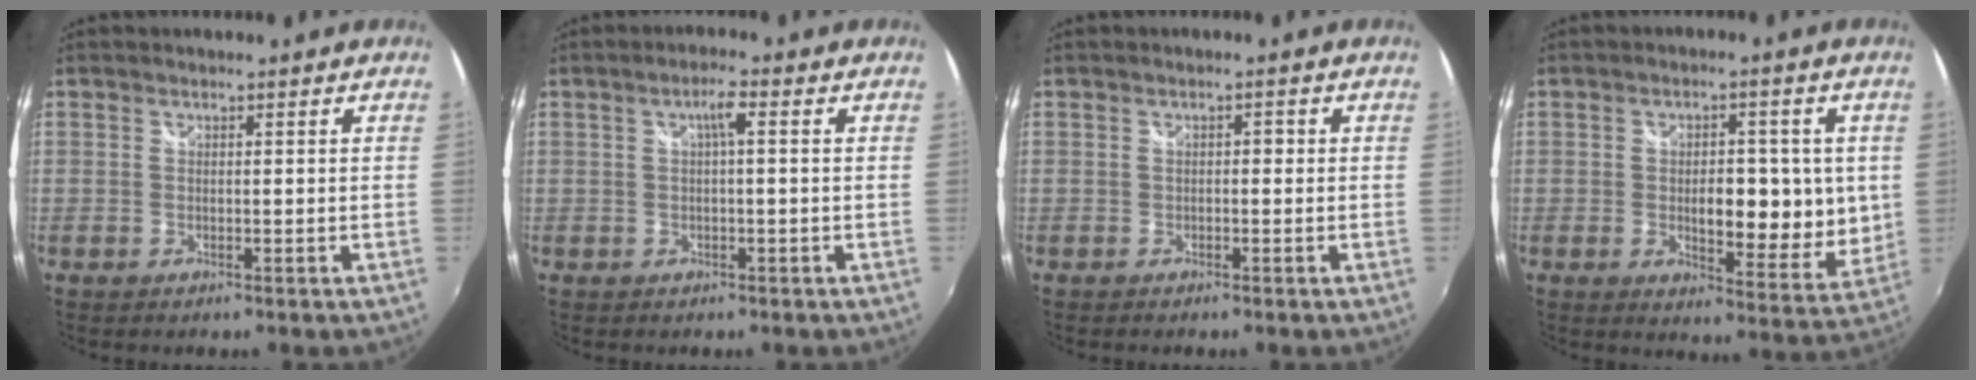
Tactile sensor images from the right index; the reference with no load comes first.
{"total": 2.7, "force": [0.4, 0.2, 2.7], "torque": [-0.049, 0.009, 0.007]}
{"total": 1.1, "force": [-0.2, 0.8, 0.7], "torque": [-0.009, 0.003, -0.006]}
{"total": 12.0, "force": [0.4, 5.9, 10.5], "torque": [-0.151, -0.013, 0.006]}